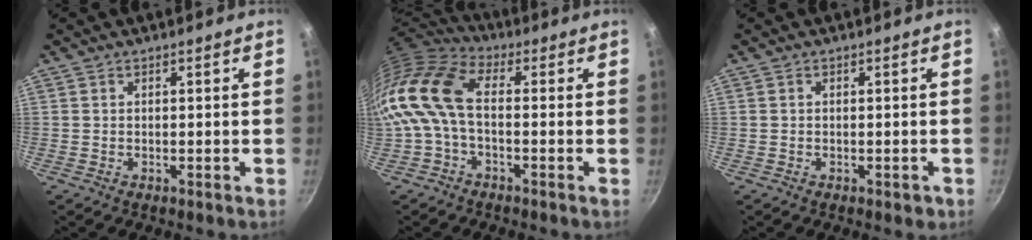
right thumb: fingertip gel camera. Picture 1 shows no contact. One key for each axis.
{"total": 14.7, "fx": -0.9, "fy": 8.3, "fz": 12.1, "tx": -0.257, "ty": 0.024, "tz": -0.037}
{"total": 1.4, "fx": -0.6, "fy": 0.9, "fz": 0.9, "tx": -0.007, "ty": 0.007, "tz": -0.005}